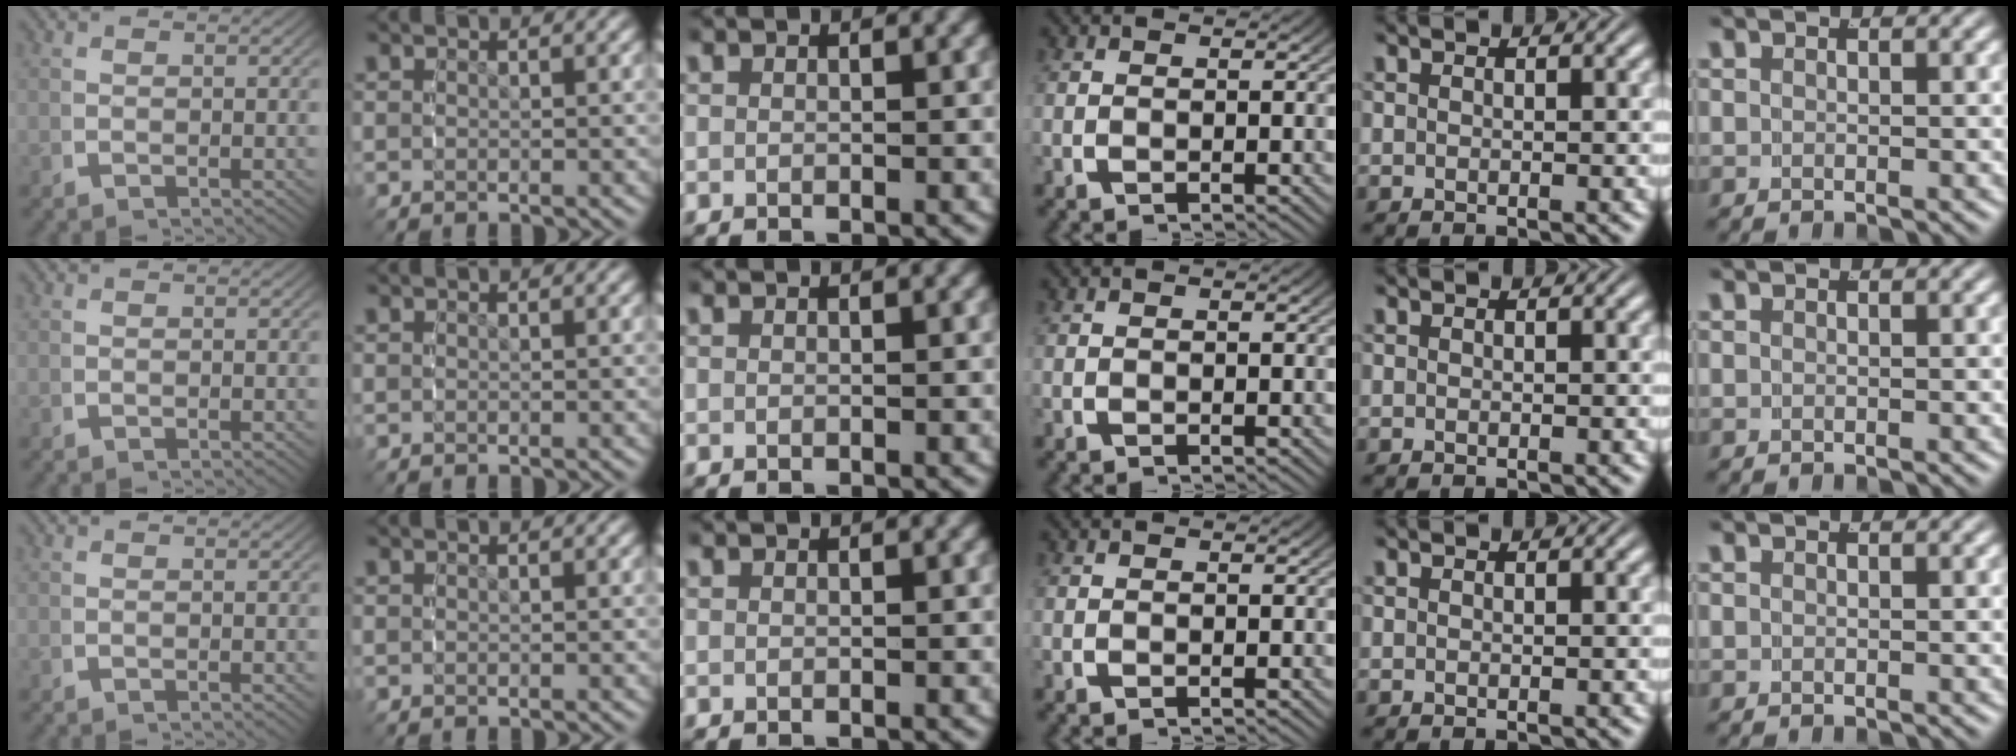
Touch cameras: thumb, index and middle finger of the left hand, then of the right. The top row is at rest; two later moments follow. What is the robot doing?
{"motion": "reach", "object": "bowl"}